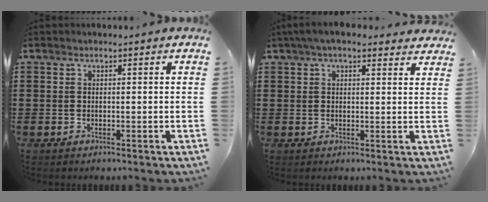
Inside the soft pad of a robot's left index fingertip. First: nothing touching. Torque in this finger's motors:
{"motor_torque": [1.08, -1.06, 0.71, 0.17]}